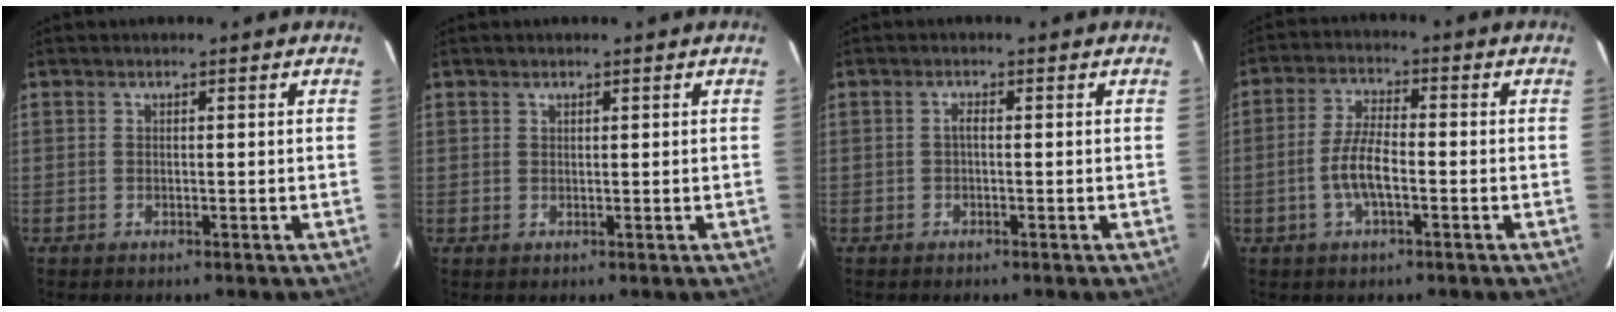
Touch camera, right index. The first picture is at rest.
{"total": 0.8, "force": [0.4, 0.7, 0.0], "torque": [0.002, 0.004, 0.006]}
{"total": 0.6, "force": [-0.1, 0.2, 0.6], "torque": [-0.010, 0.003, -0.003]}
{"total": 6.3, "force": [-2.0, 1.8, 5.7], "torque": [-0.117, 0.005, -0.040]}